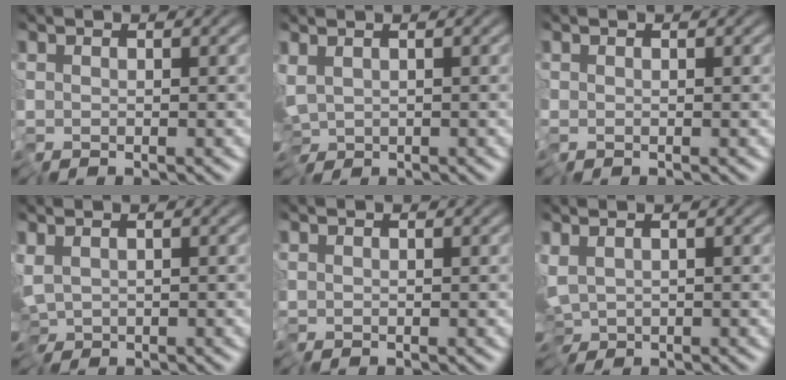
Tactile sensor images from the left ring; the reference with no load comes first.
{"total": 3.4, "force": [-0.9, 2.1, 2.5], "torque": [-0.055, -0.011, -0.011]}
{"total": 0.0}
{"total": 3.1, "force": [-1.1, 1.8, 2.3], "torque": [-0.050, -0.010, -0.015]}
{"total": 0.0}
{"total": 4.2, "force": [-1.3, 2.6, 3.0], "torque": [-0.062, -0.016, -0.011]}